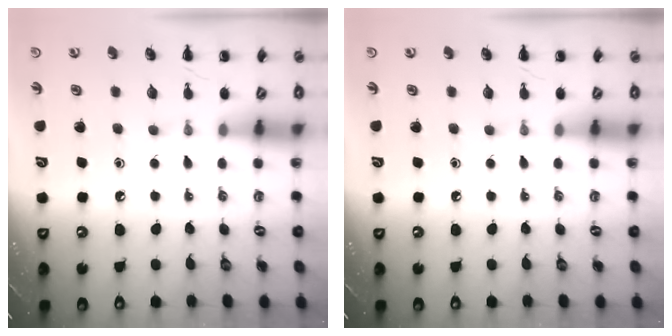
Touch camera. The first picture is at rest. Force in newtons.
{"total": 0.0}